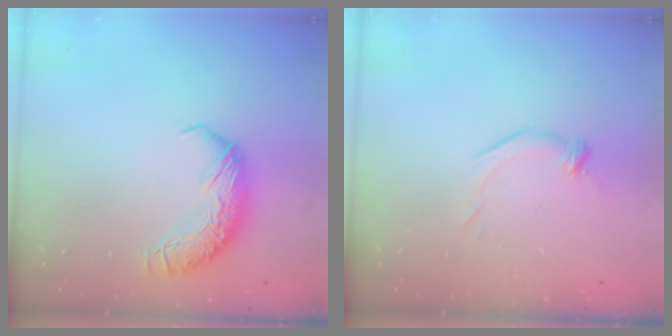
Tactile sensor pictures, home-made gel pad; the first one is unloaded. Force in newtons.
{"total": 5.1, "press": 5.0, "slide": 0.8}